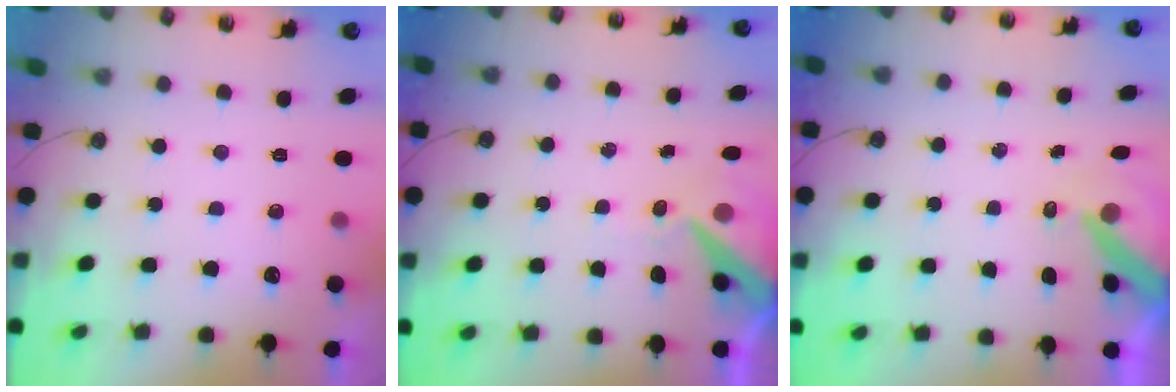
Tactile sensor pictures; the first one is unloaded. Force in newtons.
{"total": 9.0, "press": 8.9, "slide": 1.4}
{"total": 8.1, "press": 8.0, "slide": 1.1}